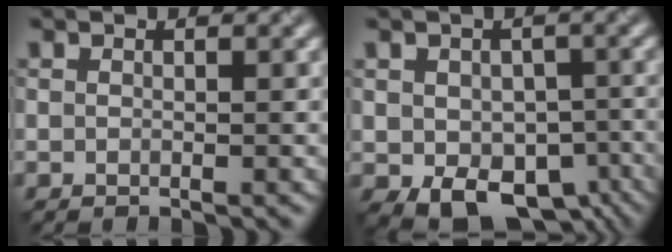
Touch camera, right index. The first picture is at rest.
{"total": 8.3, "force": [-3.4, 5.4, 5.3], "torque": [-0.081, -0.025, -0.041]}